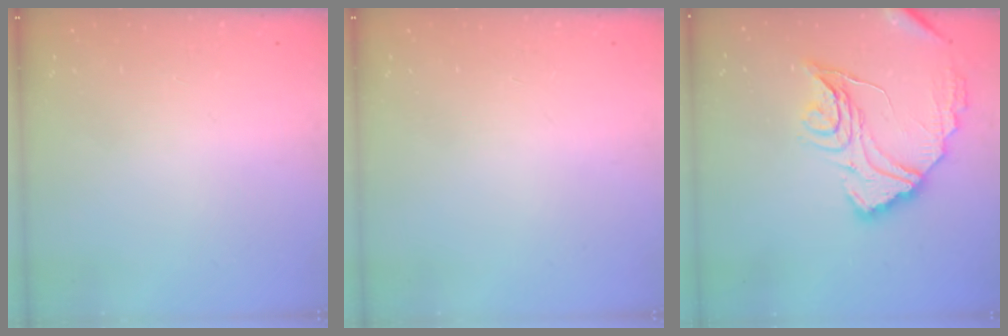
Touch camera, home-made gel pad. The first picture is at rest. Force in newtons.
{"total": 0.0}
{"total": 16.8, "press": 16.8, "slide": 1.4}